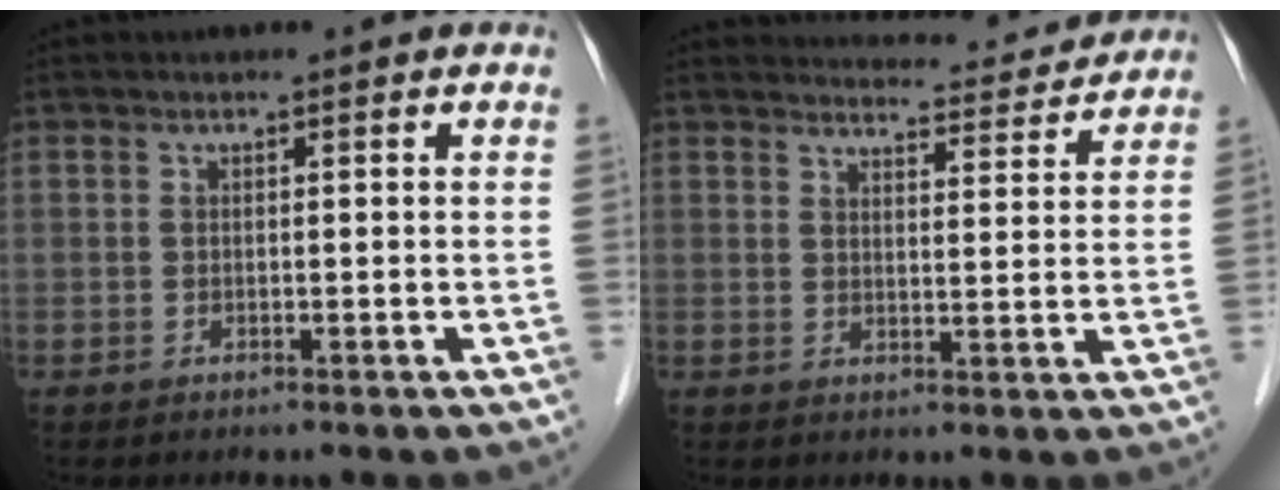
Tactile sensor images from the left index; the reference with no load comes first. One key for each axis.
{"total": 8.9, "fx": 8.8, "fy": 1.0, "fz": 0.6, "tx": -0.002, "ty": -0.005, "tz": 0.102}